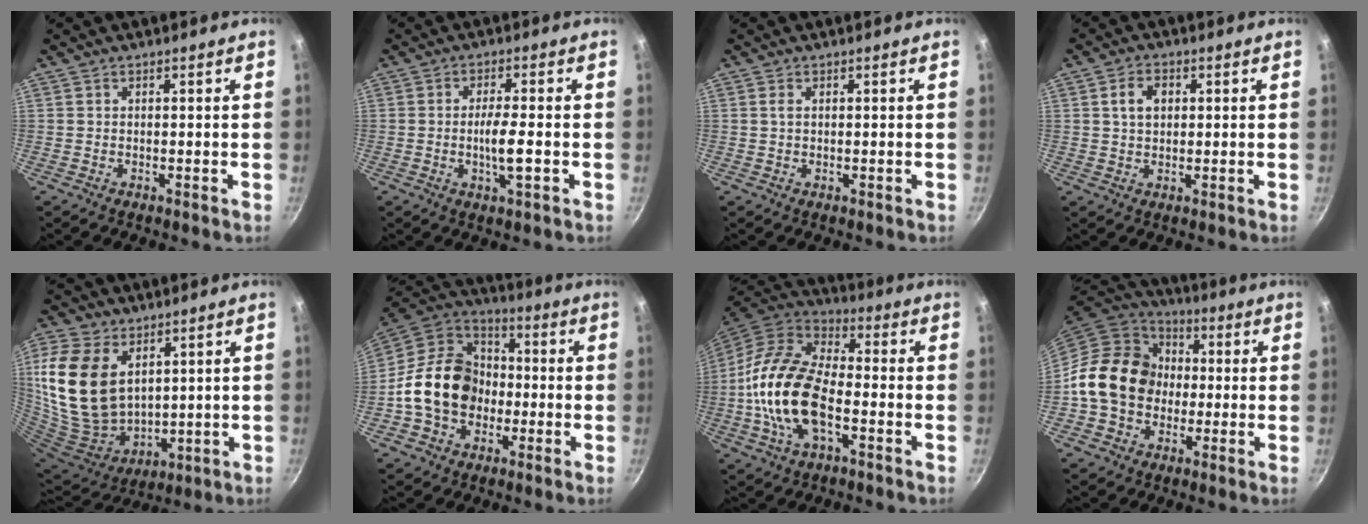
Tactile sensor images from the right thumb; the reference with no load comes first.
{"total": 5.5, "force": [-1.2, 0.9, 5.3], "torque": [-0.099, 0.006, -0.023]}
{"total": 1.0, "force": [0.3, 0.5, 0.8], "torque": [-0.015, 0.001, 0.004]}
{"total": 4.6, "force": [1.1, 3.2, 3.1], "torque": [-0.038, 0.004, 0.017]}
{"total": 20.9, "force": [6.2, 13.8, 14.4], "torque": [-0.289, -0.032, 0.138]}
{"total": 18.0, "force": [-2.7, 14.3, 10.7], "torque": [-0.160, 0.044, -0.057]}
{"total": 19.0, "force": [-3.6, 10.2, 15.6], "torque": [-0.286, 0.031, -0.079]}
{"total": 17.0, "force": [-0.5, 14.0, 9.5], "torque": [-0.134, 0.035, -0.019]}